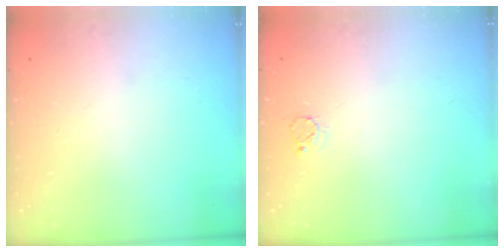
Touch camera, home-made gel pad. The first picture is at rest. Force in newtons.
{"total": 3.1, "press": 3.1, "slide": 0.1}